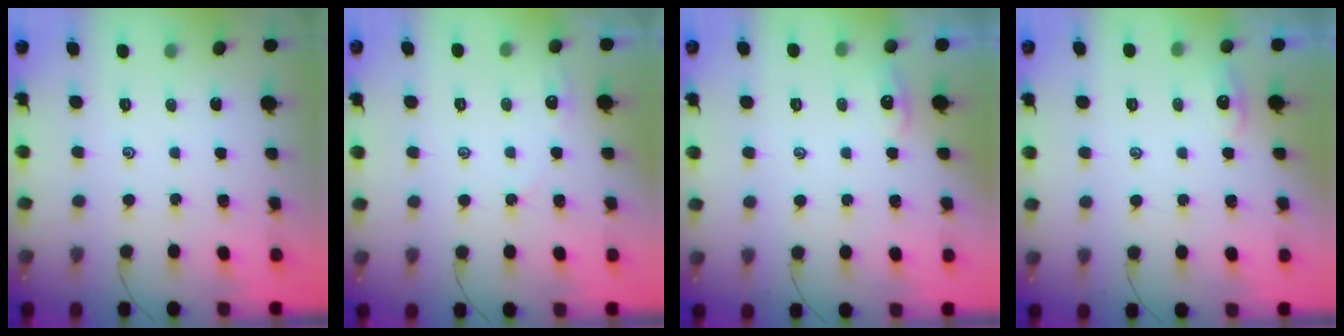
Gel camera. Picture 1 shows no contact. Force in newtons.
{"total": 2.2, "press": 2.2, "slide": 0.3}
{"total": 2.7, "press": 2.7, "slide": 0.3}
{"total": 2.7, "press": 2.7, "slide": 0.3}